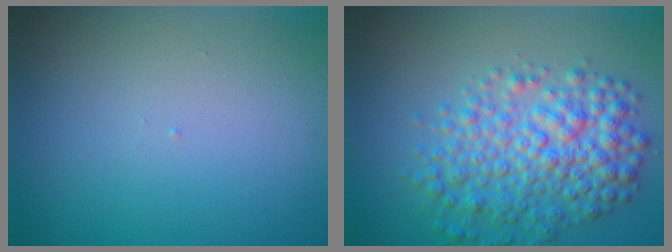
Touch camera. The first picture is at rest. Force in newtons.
{"total": 6.3, "press": 6.3, "slide": 0.1}